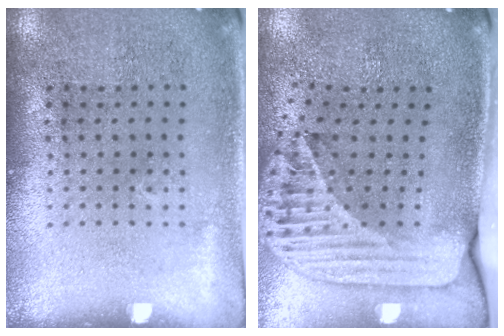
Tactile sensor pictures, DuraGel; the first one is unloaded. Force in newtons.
{"total": 2.6, "press": 1.8, "slide": 1.9}